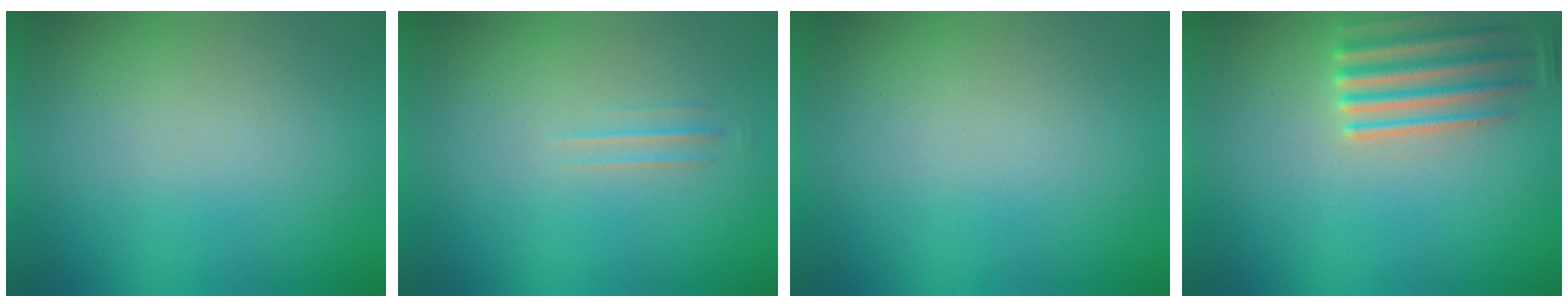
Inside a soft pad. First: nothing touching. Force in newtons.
{"total": 1.5}
{"total": 1.1}
{"total": 4.3}